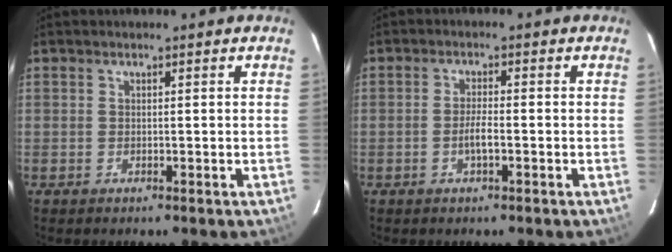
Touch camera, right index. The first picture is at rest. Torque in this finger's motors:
{"motor_torque": [0.69, -0.30, 0.27, 0.07]}